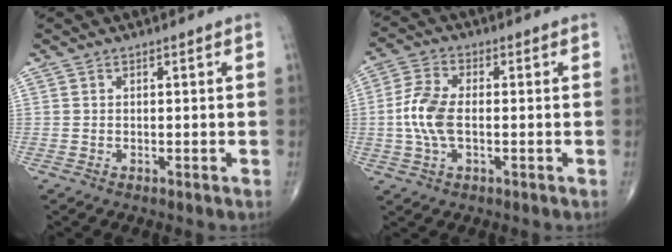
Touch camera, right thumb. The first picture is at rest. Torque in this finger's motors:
{"motor_torque": [0.91, 0.92, 0.49, -0.43, 0.09]}